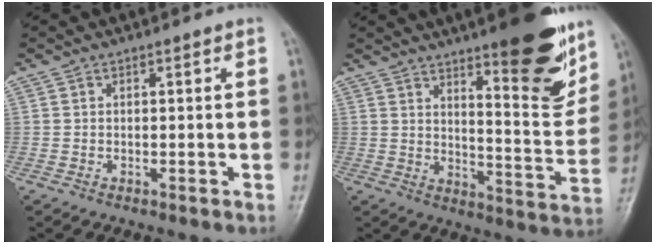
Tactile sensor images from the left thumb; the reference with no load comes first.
{"total": 17.5, "force": [11.1, 4.5, 12.8], "torque": [-0.128, -0.073, 0.163]}